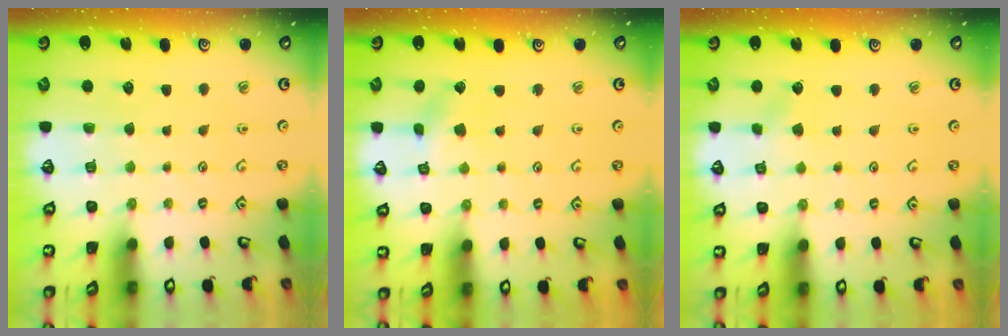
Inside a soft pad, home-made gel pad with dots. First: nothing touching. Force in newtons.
{"total": 2.7, "press": 2.7, "slide": 0.3}
{"total": 2.9, "press": 2.9, "slide": 0.2}